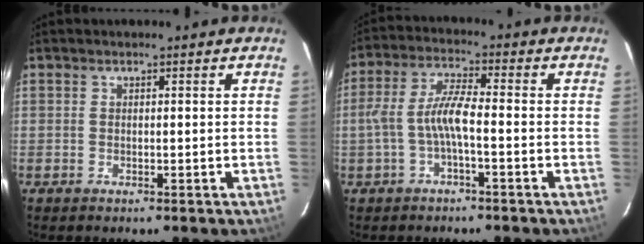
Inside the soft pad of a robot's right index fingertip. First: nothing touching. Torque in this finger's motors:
{"motor_torque": [0.95, -0.65, 0.59, 0.18]}